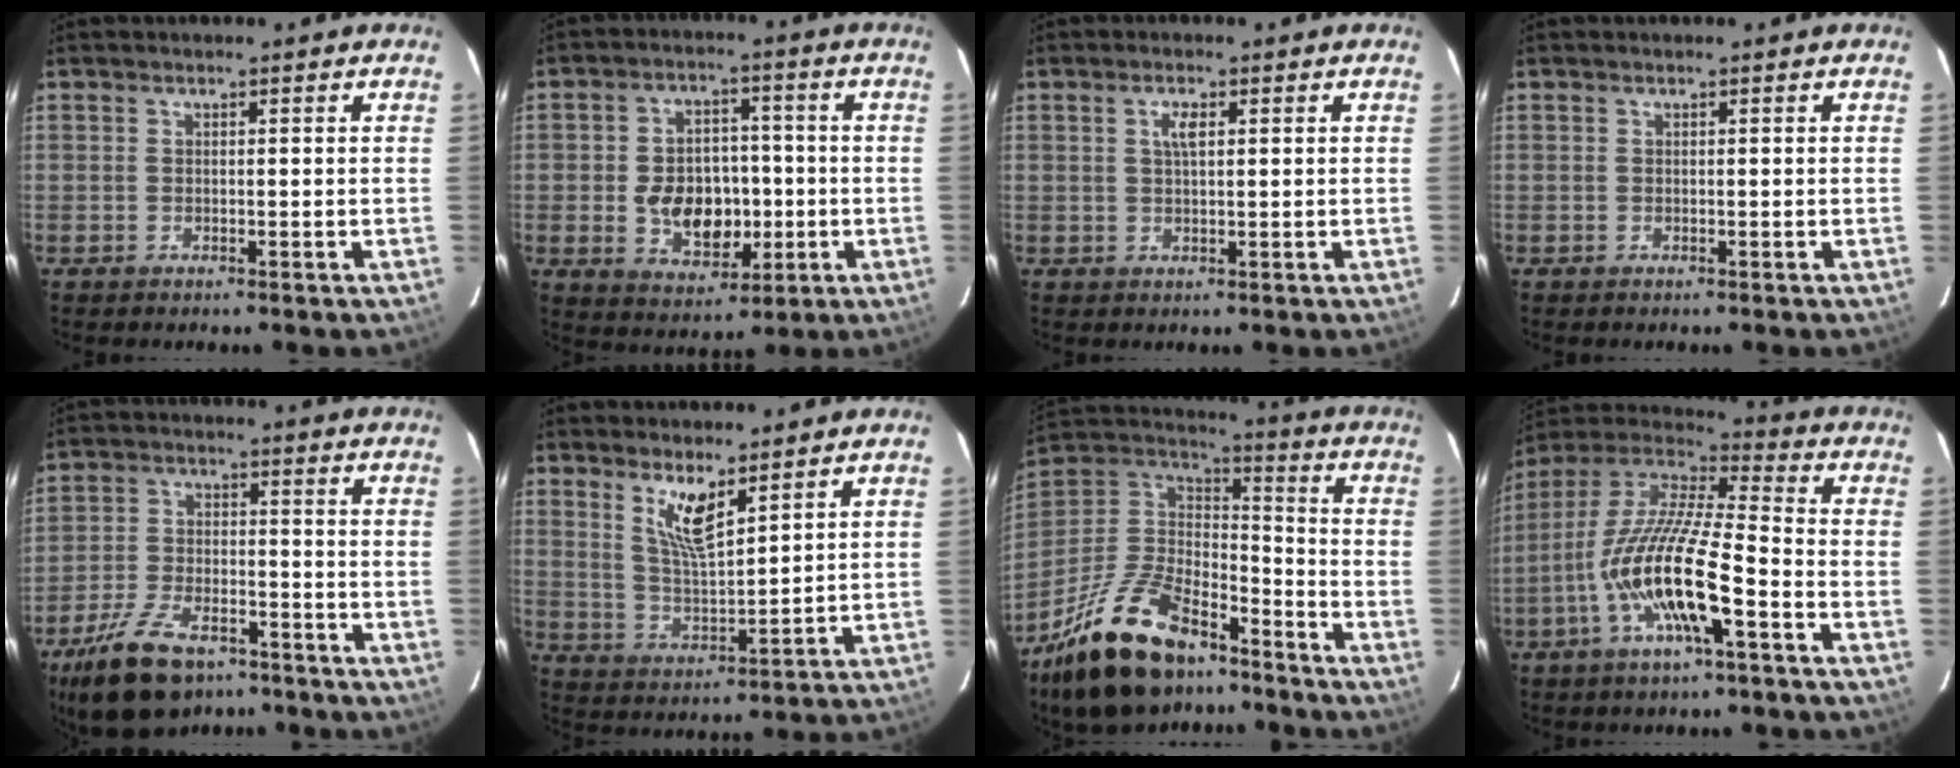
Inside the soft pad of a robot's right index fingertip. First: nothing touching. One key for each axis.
{"total": 11.2, "fx": -1.9, "fy": 8.0, "fz": 7.6, "tx": -0.152, "ty": 0.008, "tz": -0.013}
{"total": 2.4, "fx": 0.8, "fy": 0.9, "fz": 2.1, "tx": -0.040, "ty": 0.004, "tz": 0.013}
{"total": 0.0}
{"total": 14.7, "fx": -10.3, "fy": 6.9, "fz": 7.9, "tx": -0.175, "ty": -0.014, "tz": -0.177}
{"total": 7.2, "fx": 4.6, "fy": 1.6, "fz": 5.3, "tx": -0.099, "ty": -0.008, "tz": 0.094}
{"total": 25.6, "fx": -18.0, "fy": 11.0, "fz": 14.6, "tx": -0.303, "ty": -0.008, "tz": -0.300}
{"total": 17.1, "fx": -6.7, "fy": 3.2, "fz": 15.4, "tx": -0.293, "ty": -0.019, "tz": -0.134}